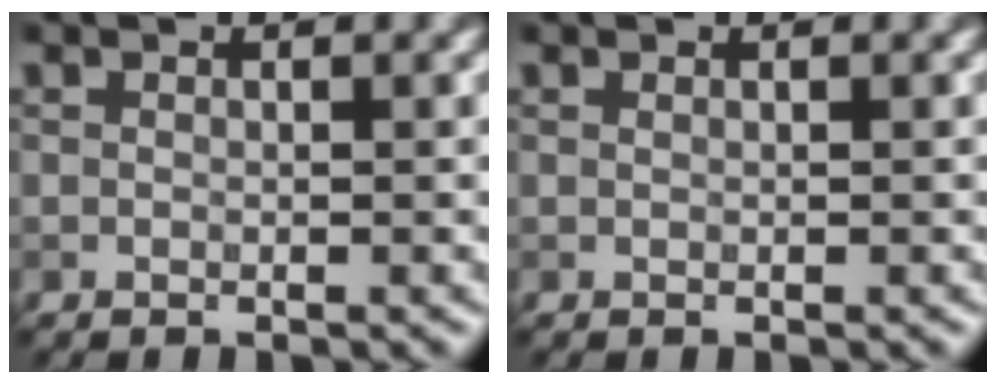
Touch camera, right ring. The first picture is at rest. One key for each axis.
{"total": 0.0}